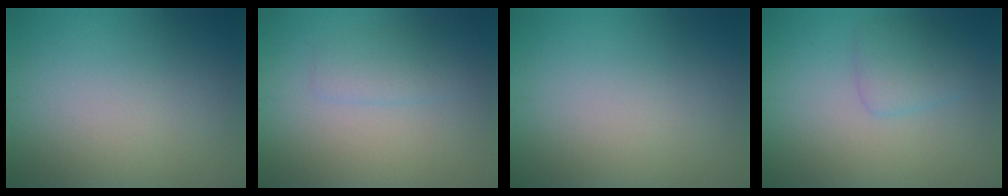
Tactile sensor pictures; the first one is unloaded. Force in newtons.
{"total": 1.7, "press": 1.7, "slide": 0.0}
{"total": 0.0}
{"total": 2.2, "press": 2.2, "slide": 0.1}